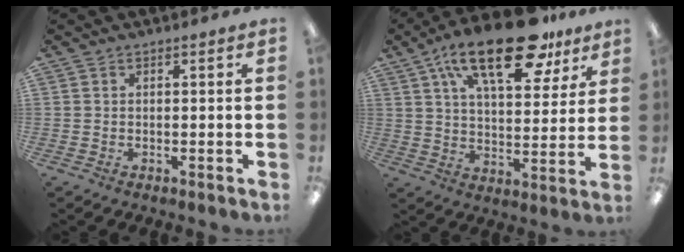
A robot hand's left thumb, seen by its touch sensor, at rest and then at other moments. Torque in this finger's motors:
{"motor_torque": [0.72, 0.80, 1.69, -1.09, 0.46]}